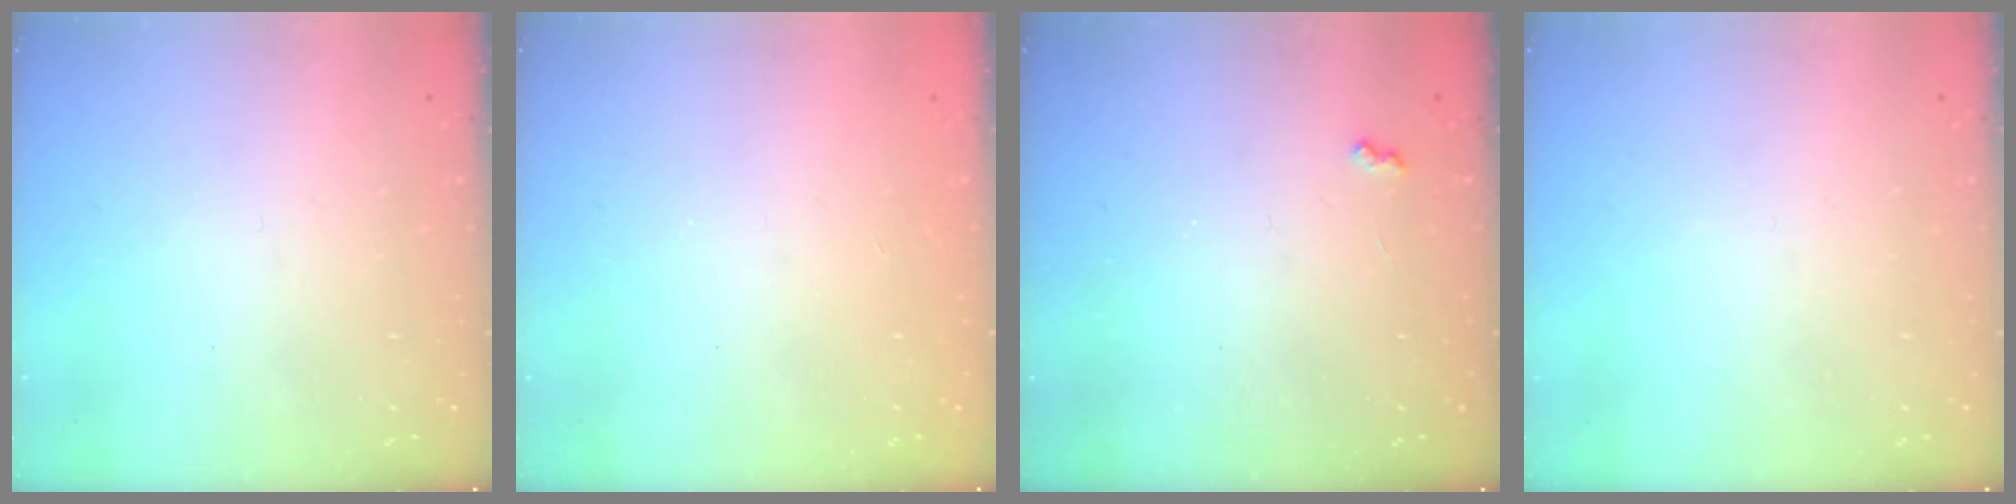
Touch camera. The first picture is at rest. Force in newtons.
{"total": 0.7, "press": 0.7, "slide": 0.2}
{"total": 3.5, "press": 3.4, "slide": 0.5}
{"total": 0.0}